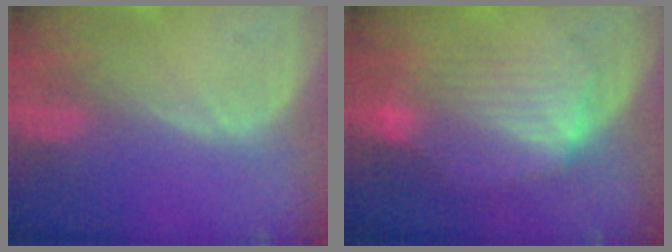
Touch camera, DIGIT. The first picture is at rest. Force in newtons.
{"total": 8.3, "press": 7.8, "slide": 2.9}